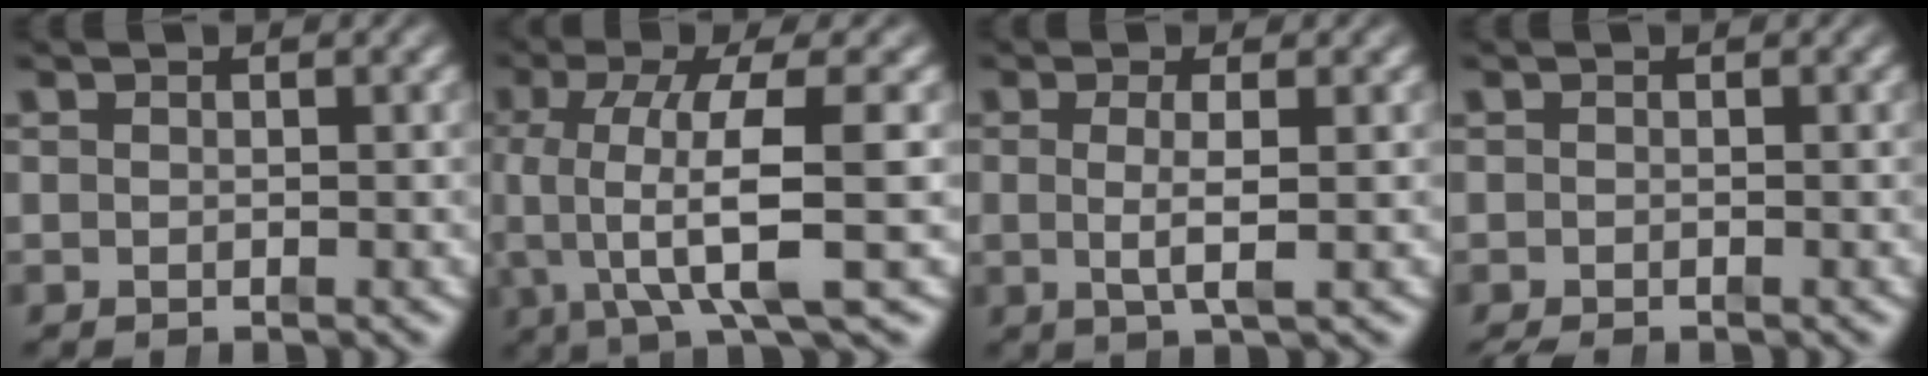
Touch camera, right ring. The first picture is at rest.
{"total": 6.9, "force": [0.4, 2.5, 6.4], "torque": [-0.134, -0.013, 0.012]}
{"total": 3.0, "force": [0.0, 0.3, 3.0], "torque": [-0.055, -0.010, 0.008]}
{"total": 1.0, "force": [-1.0, 0.1, 0.2], "torque": [-0.006, -0.011, -0.010]}